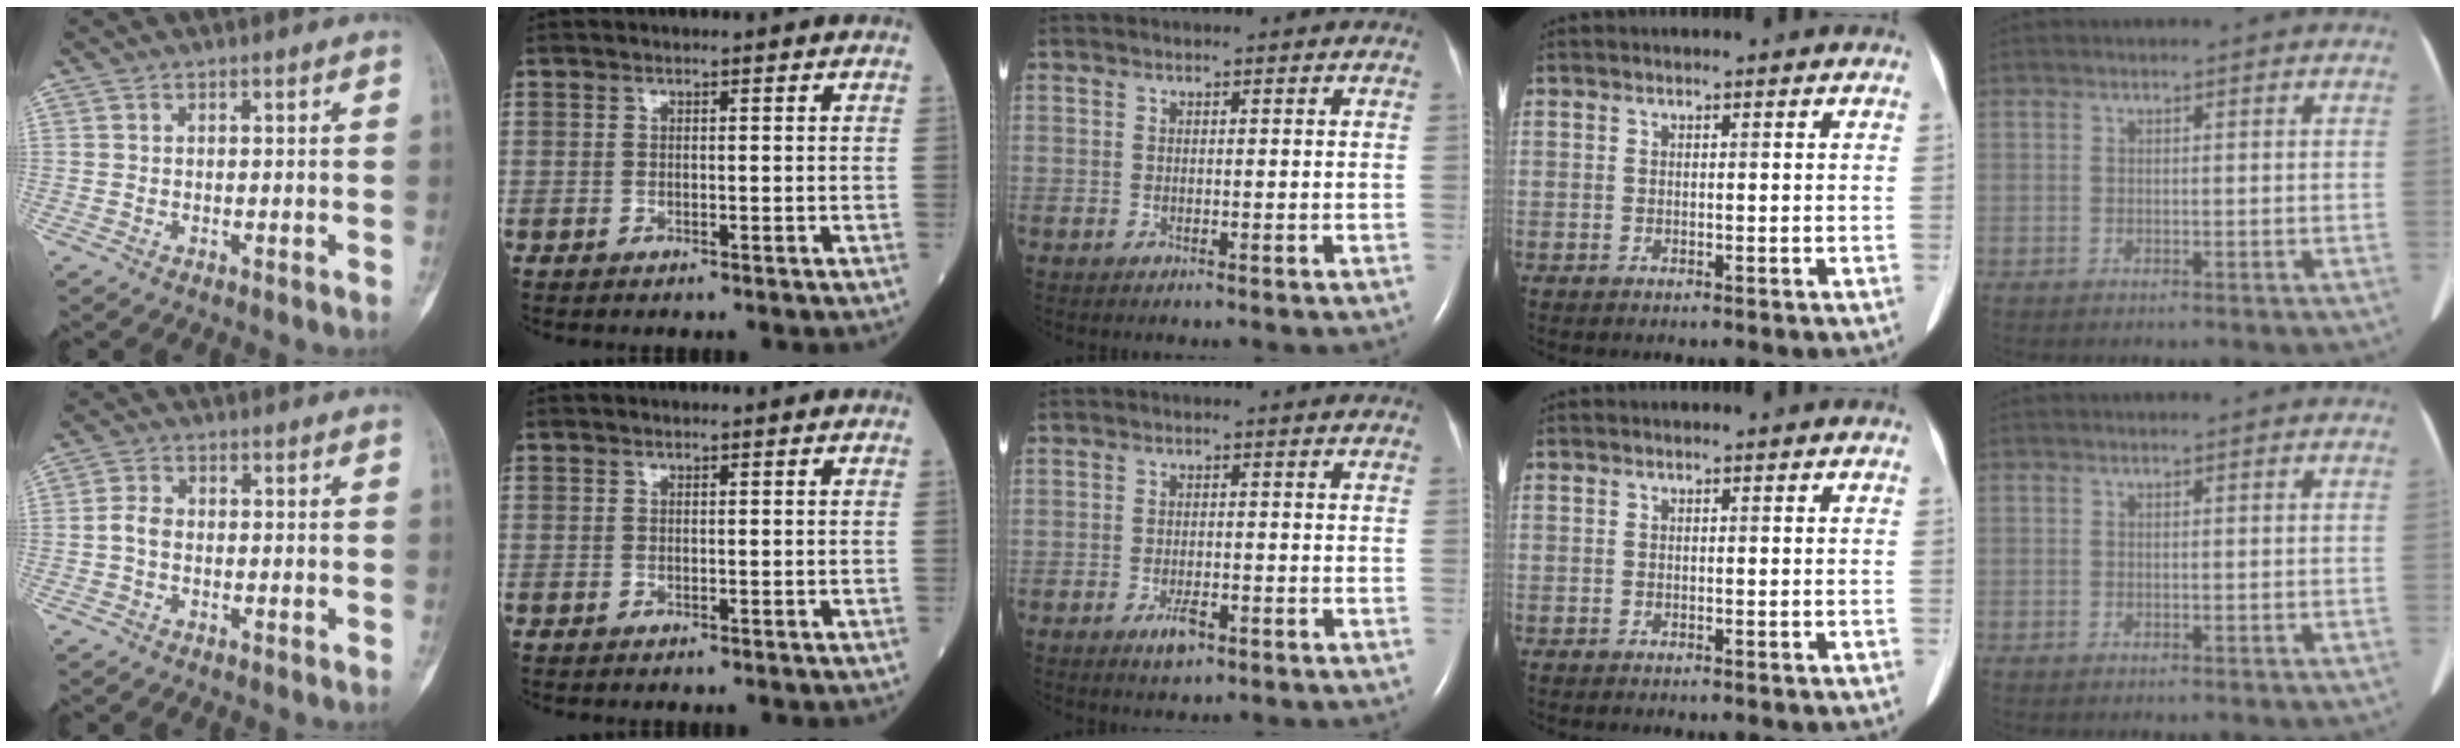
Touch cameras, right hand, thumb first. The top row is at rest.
{"thumb": {"total": 2.6, "force": [-0.5, 1.8, 1.9], "torque": [-0.035, 0.007, -0.017]}, "middle": {"total": 2.9, "force": [-1.7, 1.0, 2.2], "torque": [-0.042, 0.000, -0.028]}}